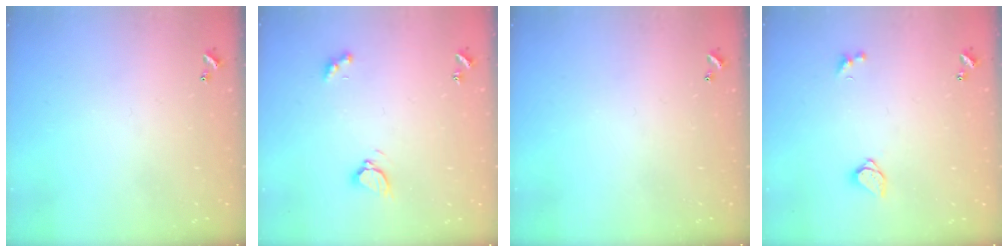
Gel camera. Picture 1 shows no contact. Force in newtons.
{"total": 3.2, "press": 3.2, "slide": 0.4}
{"total": 0.0}
{"total": 1.5, "press": 1.5, "slide": 0.3}